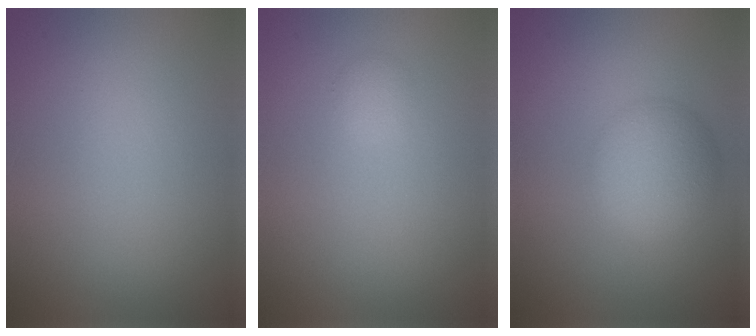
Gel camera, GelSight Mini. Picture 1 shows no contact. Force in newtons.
{"total": 0.8, "press": 0.8, "slide": 0.1}
{"total": 4.7, "press": 4.7, "slide": 0.2}